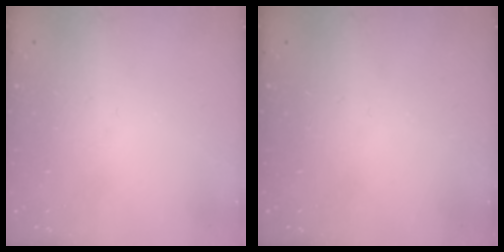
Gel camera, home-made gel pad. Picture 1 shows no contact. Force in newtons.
{"total": 0.0}